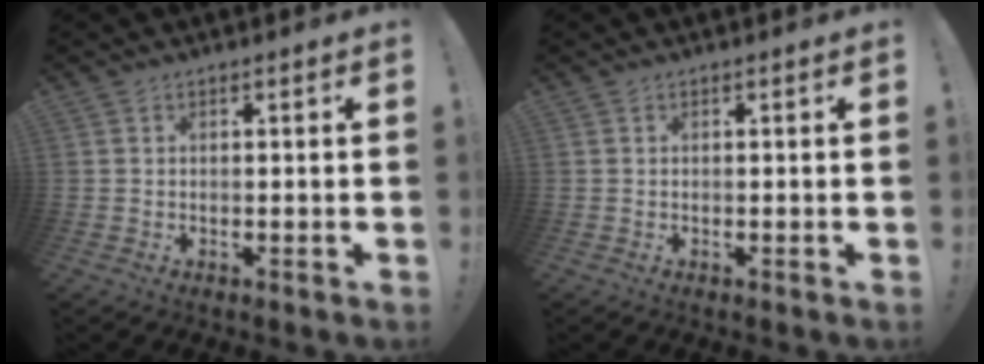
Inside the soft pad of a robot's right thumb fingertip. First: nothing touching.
{"total": 0.0}